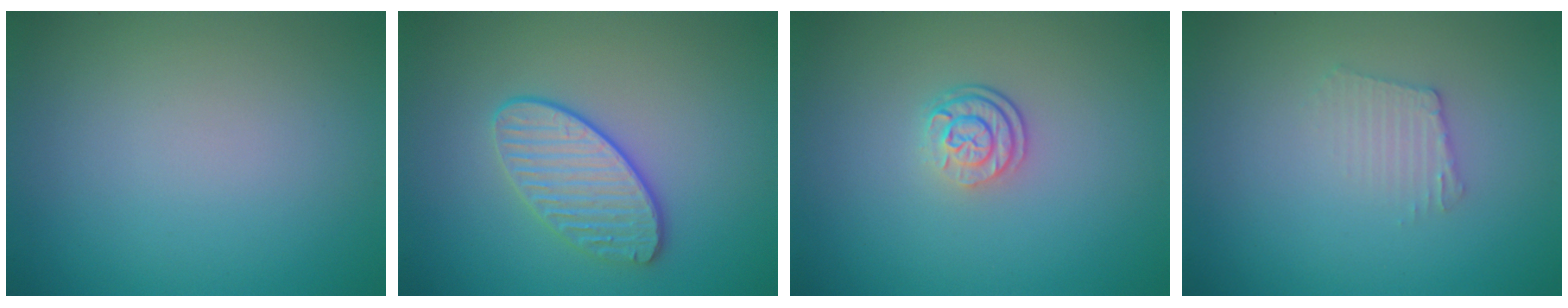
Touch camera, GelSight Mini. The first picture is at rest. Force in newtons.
{"total": 3.5, "press": 3.3, "slide": 1.3}
{"total": 2.5, "press": 1.9, "slide": 1.6}
{"total": 1.7, "press": 1.7, "slide": 0.2}